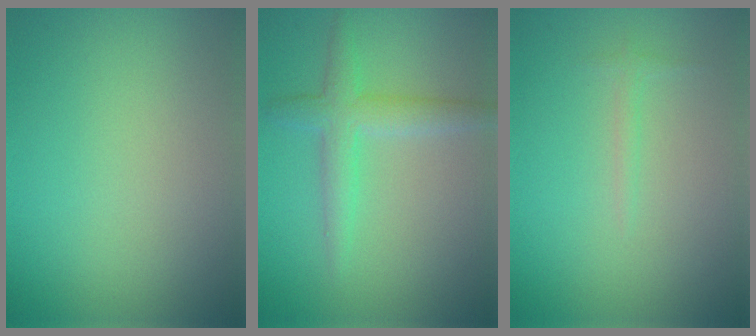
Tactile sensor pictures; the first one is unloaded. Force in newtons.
{"total": 3.1, "press": 3.1, "slide": 0.0}
{"total": 0.7, "press": 0.7, "slide": 0.1}